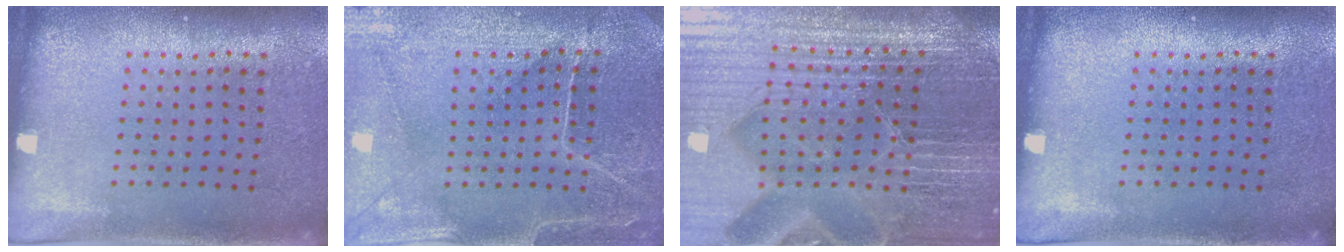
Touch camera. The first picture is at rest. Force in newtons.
{"total": 0.8, "press": 0.7, "slide": 0.4}
{"total": 6.6, "press": 5.9, "slide": 2.9}
{"total": 0.0}